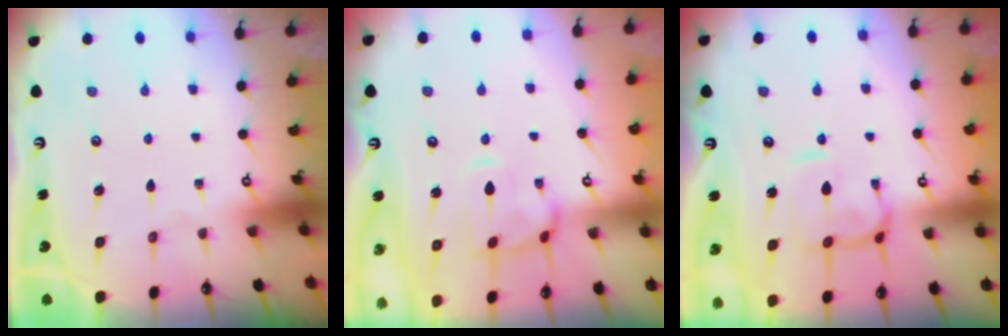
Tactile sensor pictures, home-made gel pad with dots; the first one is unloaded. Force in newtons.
{"total": 1.3, "press": 1.3, "slide": 0.3}
{"total": 5.5, "press": 5.3, "slide": 1.1}